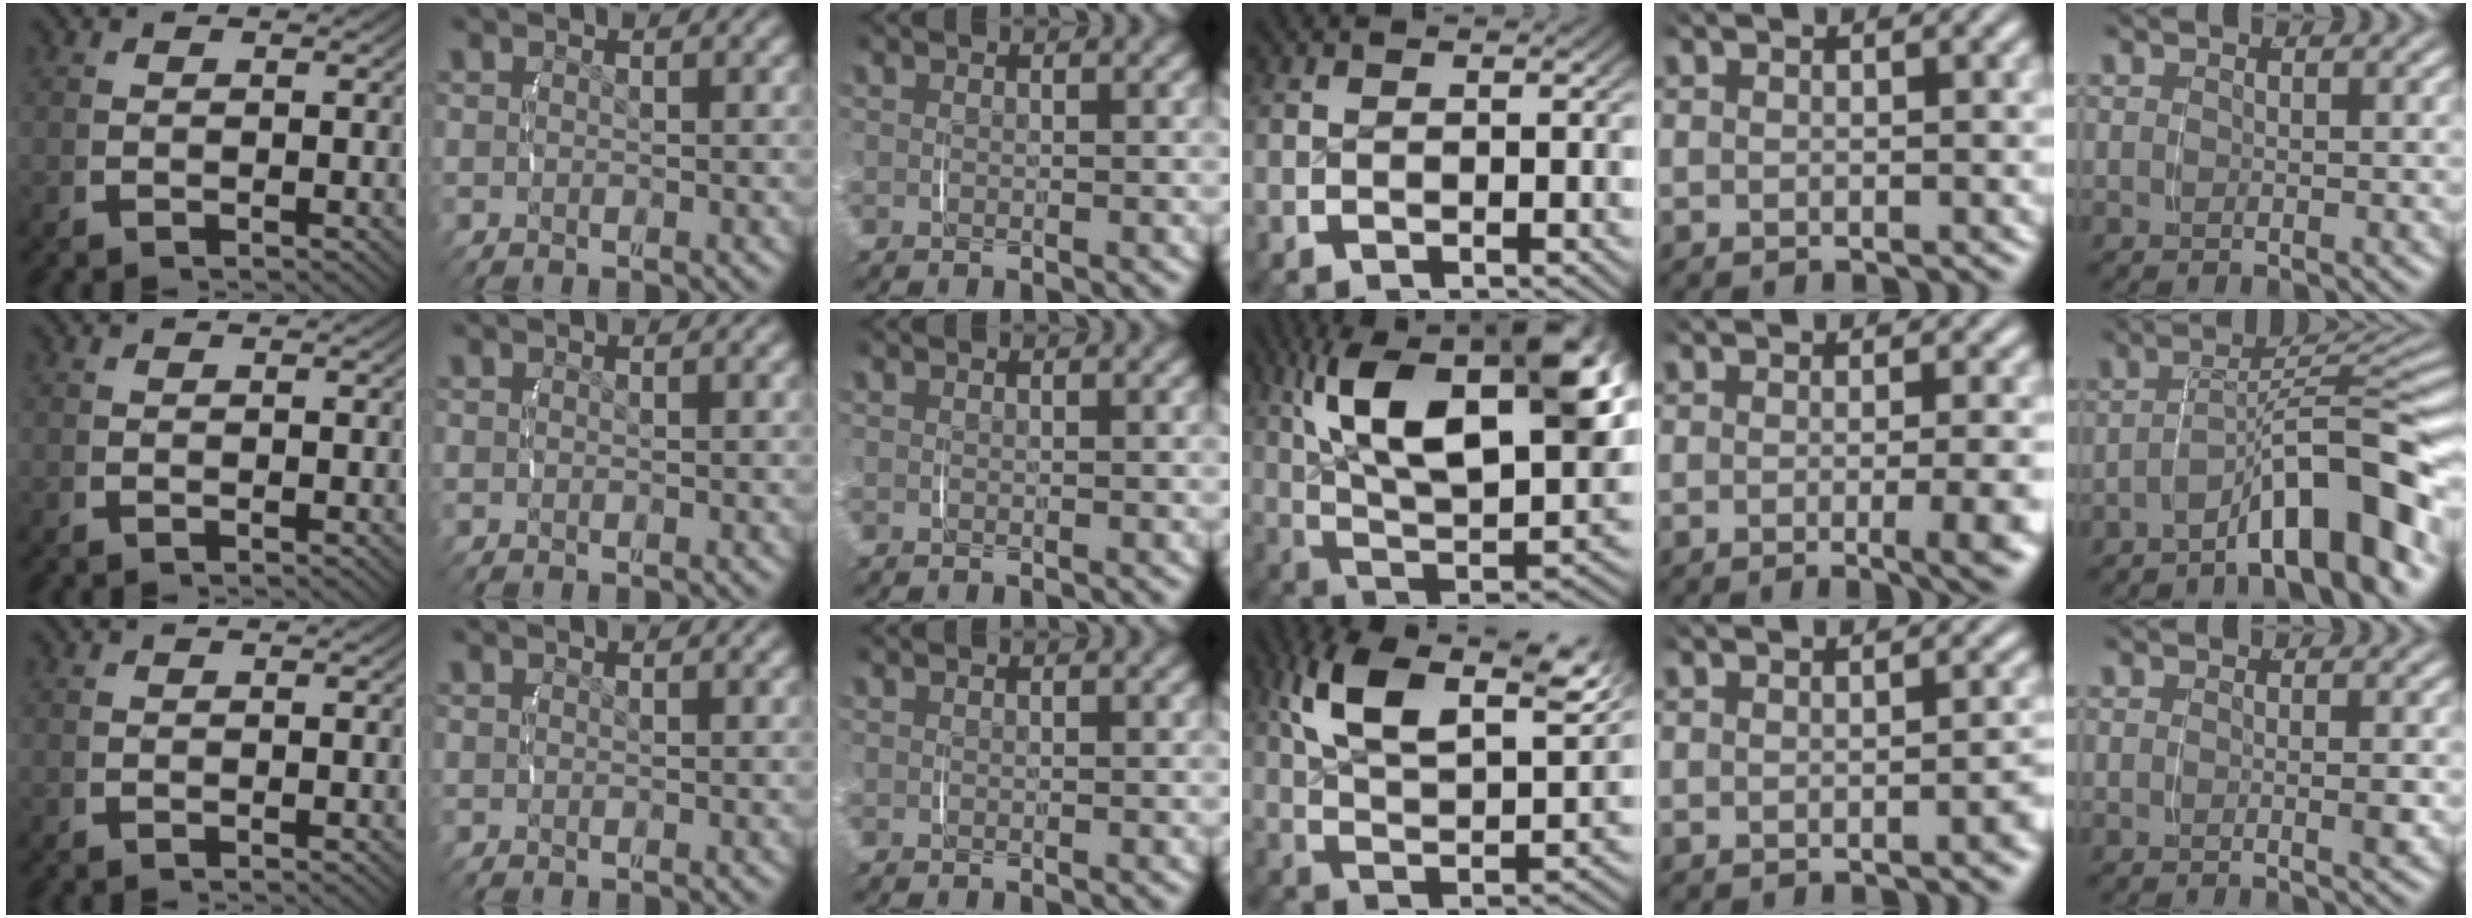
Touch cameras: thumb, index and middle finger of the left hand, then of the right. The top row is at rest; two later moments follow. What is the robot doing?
{"motion": "lift_and_place", "object": "phone"}